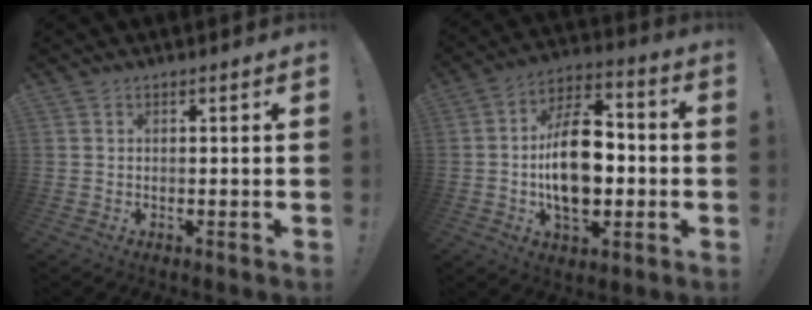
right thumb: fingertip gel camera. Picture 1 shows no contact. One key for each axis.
{"total": 19.1, "fx": -2.4, "fy": 11.2, "fz": 15.3, "tx": -0.276, "ty": 0.013, "tz": -0.040}